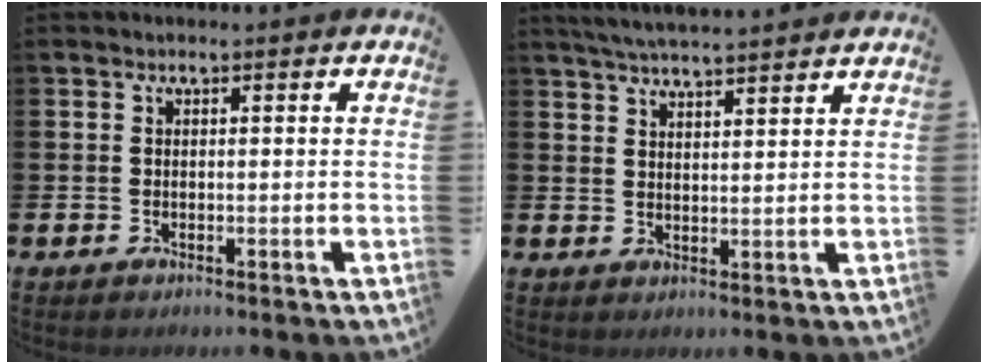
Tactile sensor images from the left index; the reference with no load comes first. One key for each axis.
{"total": 4.6, "fx": 4.6, "fy": -0.2, "fz": 0.9, "tx": -0.032, "ty": -0.017, "tz": 0.083}